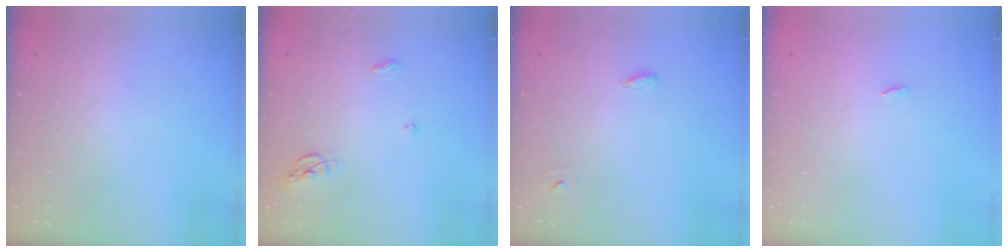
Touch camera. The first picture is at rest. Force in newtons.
{"total": 6.5, "press": 6.5, "slide": 0.1}
{"total": 3.7, "press": 3.3, "slide": 1.6}
{"total": 1.8, "press": 1.8, "slide": 0.2}